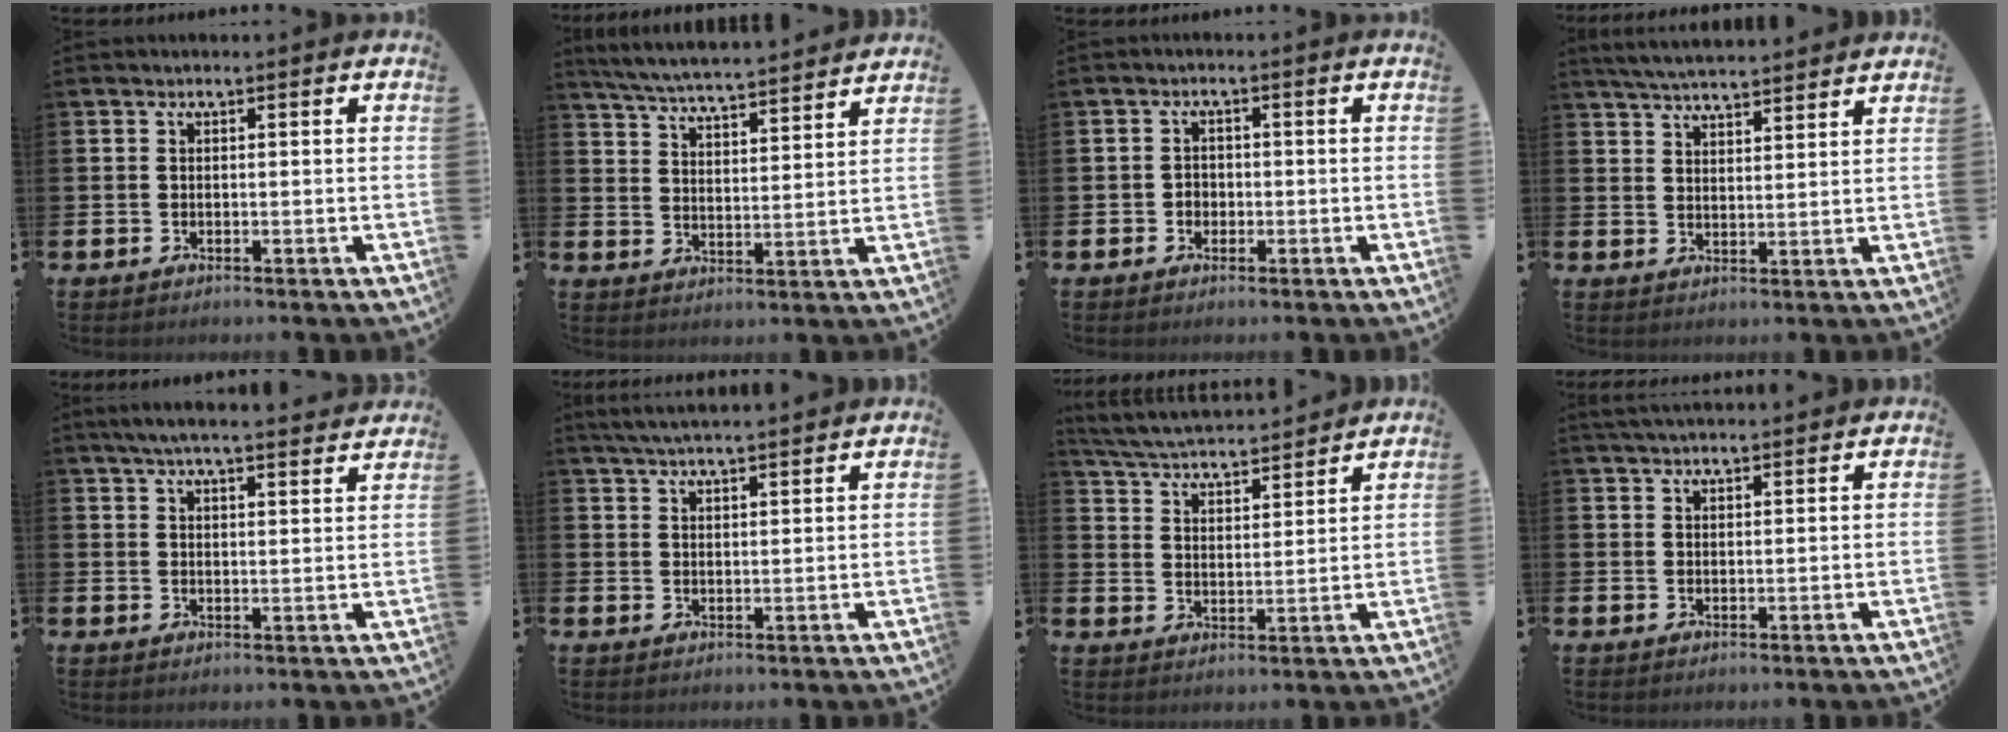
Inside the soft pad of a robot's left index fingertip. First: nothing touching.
{"total": 5.9, "force": [5.8, -0.1, 1.1], "torque": [-0.048, -0.045, 0.100]}
{"total": 1.6, "force": [-0.4, 1.5, 0.5], "torque": [-0.006, 0.004, -0.012]}
{"total": 4.9, "force": [4.9, 0.0, 0.5], "torque": [-0.031, -0.024, 0.089]}
{"total": 5.2, "force": [5.0, 0.2, 1.6], "torque": [-0.041, -0.021, 0.089]}
{"total": 4.1, "force": [4.0, -0.1, 0.9], "torque": [-0.026, -0.013, 0.072]}
{"total": 4.9, "force": [4.9, 0.5, 0.7], "torque": [-0.033, -0.040, 0.082]}
{"total": 2.8, "force": [2.7, 0.3, 0.6], "torque": [-0.009, -0.009, 0.048]}